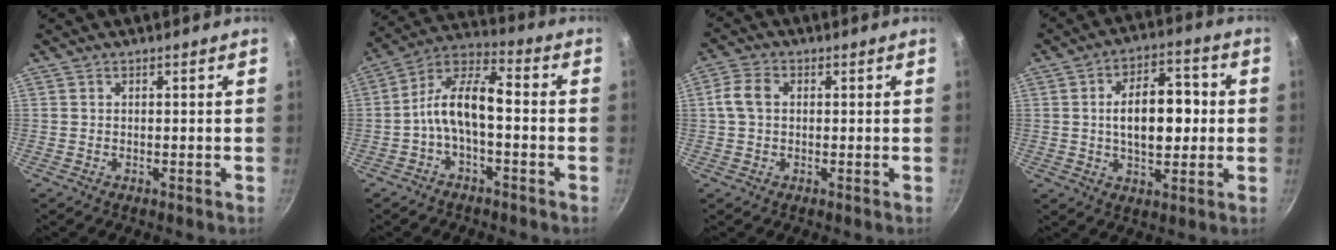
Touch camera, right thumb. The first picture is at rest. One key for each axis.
{"total": 11.1, "fx": -1.6, "fy": 5.1, "fz": 9.7, "tx": -0.176, "ty": 0.047, "tz": -0.040}
{"total": 5.0, "fx": 0.5, "fy": 3.6, "fz": 3.4, "tx": -0.073, "ty": 0.014, "tz": 0.007}
{"total": 12.9, "fx": 0.6, "fy": 7.0, "fz": 10.8, "tx": -0.147, "ty": 0.018, "tz": 0.007}